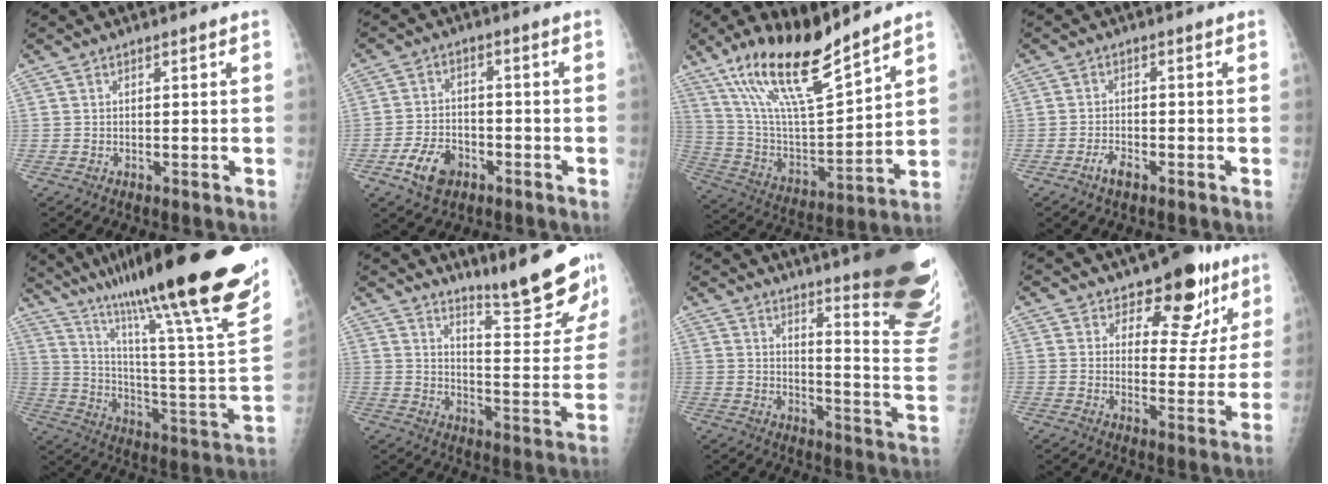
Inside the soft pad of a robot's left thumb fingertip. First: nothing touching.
{"total": 7.5, "force": [-3.9, 5.0, 4.1], "torque": [-0.065, 0.019, -0.067]}
{"total": 19.7, "force": [14.3, 4.5, 12.7], "torque": [-0.208, -0.067, 0.272]}
{"total": 2.8, "force": [-1.8, 1.3, 1.7], "torque": [-0.035, 0.011, -0.034]}
{"total": 37.3, "force": [26.3, 4.1, 26.1], "torque": [-0.333, -0.104, 0.396]}
{"total": 16.6, "force": [13.8, 2.2, 9.0], "torque": [-0.096, -0.118, 0.195]}
{"total": 27.7, "force": [20.3, 3.9, 18.4], "torque": [-0.179, -0.152, 0.250]}
{"total": 11.5, "force": [7.9, 6.6, 5.1], "torque": [-0.013, -0.046, 0.104]}